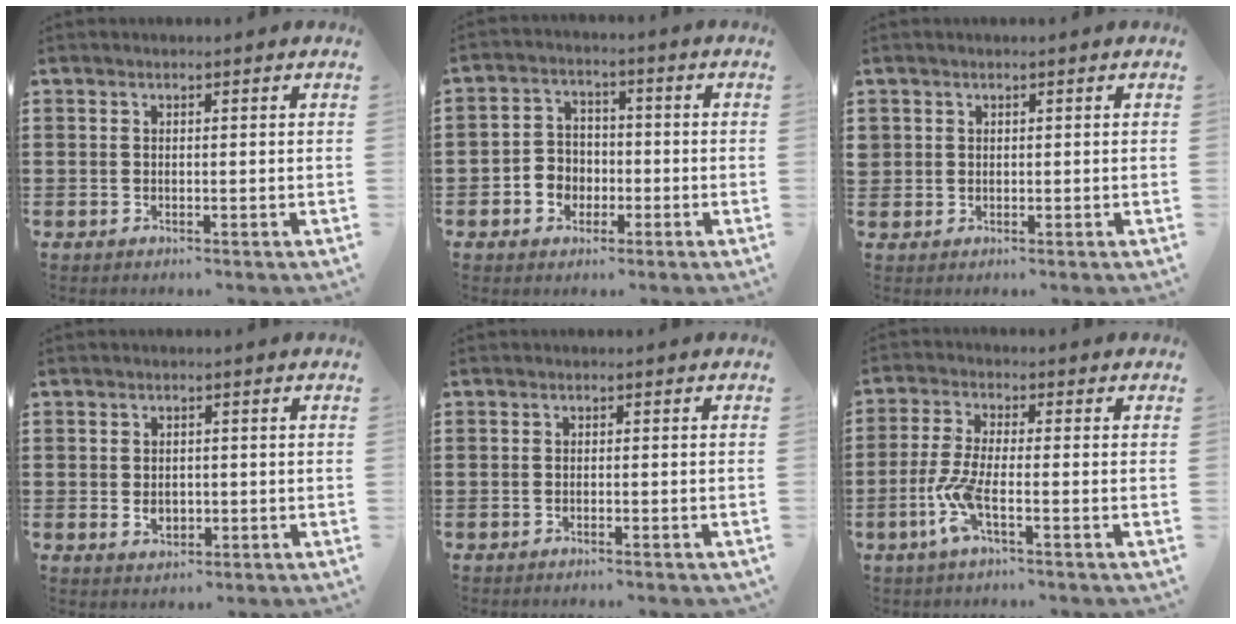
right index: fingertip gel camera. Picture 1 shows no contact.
{"total": 4.1, "force": [-1.7, 3.6, 1.0], "torque": [-0.030, 0.011, -0.037]}
{"total": 1.2, "force": [0.5, 1.1, 0.0], "torque": [-0.004, 0.005, 0.009]}
{"total": 2.2, "force": [-0.2, 1.5, 1.5], "torque": [-0.034, 0.001, -0.004]}
{"total": 0.8, "force": [-0.7, 0.0, 0.3], "torque": [-0.008, -0.002, -0.013]}
{"total": 5.9, "force": [-2.5, 1.2, 5.2], "torque": [-0.138, -0.018, -0.056]}